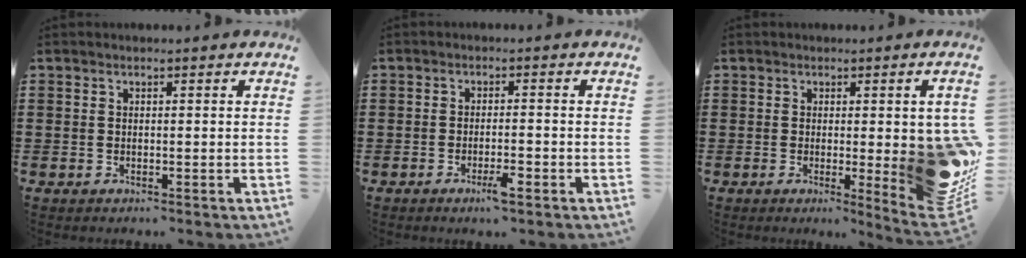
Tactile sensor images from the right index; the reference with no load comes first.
{"total": 3.2, "force": [-1.8, 0.3, 2.6], "torque": [-0.049, -0.004, -0.033]}
{"total": 9.2, "force": [-0.3, 2.5, 8.9], "torque": [-0.101, -0.021, 0.003]}